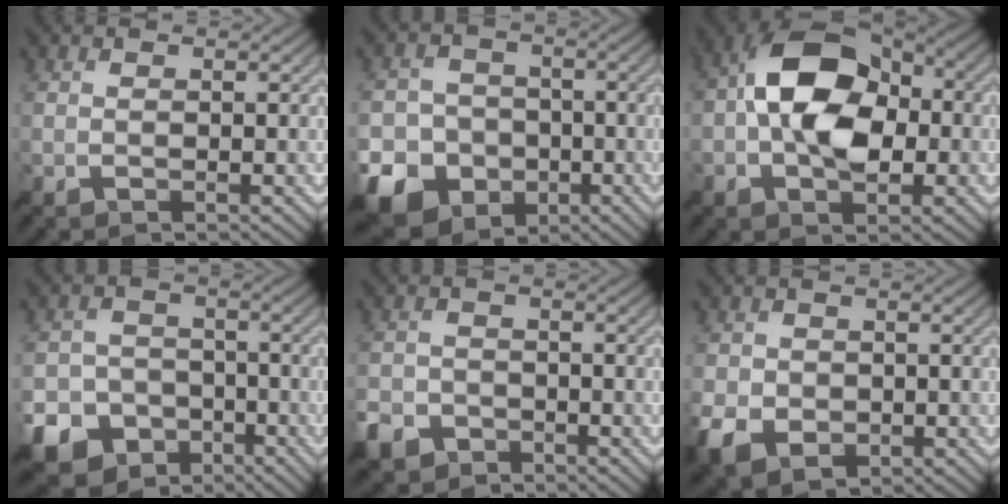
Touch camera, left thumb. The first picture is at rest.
{"total": 13.9, "force": [-6.2, 11.6, 4.5], "torque": [-0.137, -0.056, -0.125]}
{"total": 13.9, "force": [-0.6, 8.2, 11.2], "torque": [-0.207, 0.022, -0.028]}
{"total": 12.1, "force": [-6.9, 9.5, 2.9], "torque": [-0.091, -0.044, -0.130]}
{"total": 4.6, "force": [-3.2, 2.9, 1.6], "torque": [-0.043, -0.006, -0.069]}
{"total": 6.2, "force": [-2.1, 4.8, 3.3], "torque": [-0.087, -0.023, -0.042]}